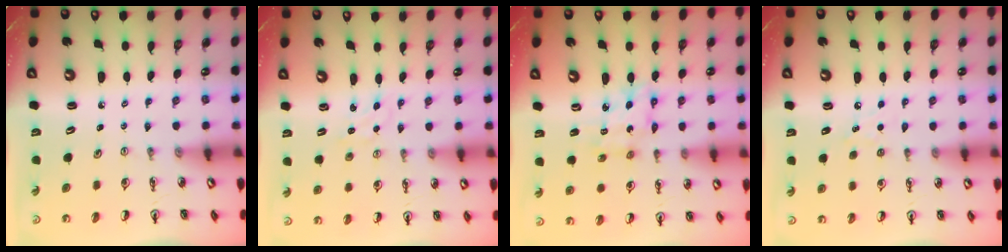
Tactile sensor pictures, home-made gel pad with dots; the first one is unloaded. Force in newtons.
{"total": 1.2, "press": 1.1, "slide": 0.2}
{"total": 9.4, "press": 9.3, "slide": 0.7}
{"total": 4.7, "press": 4.6, "slide": 0.7}